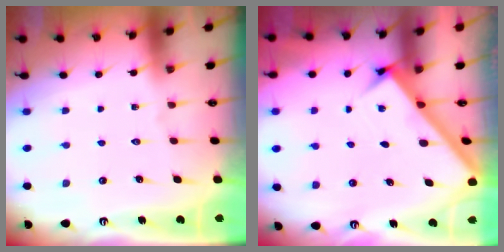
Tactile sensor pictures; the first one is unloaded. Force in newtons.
{"total": 2.4, "press": 2.4, "slide": 0.3}